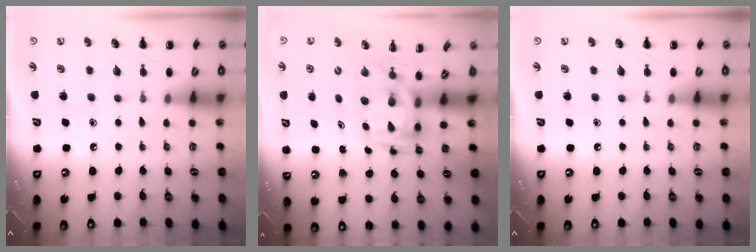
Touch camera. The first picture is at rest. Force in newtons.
{"total": 3.2, "press": 3.1, "slide": 0.6}
{"total": 0.0}